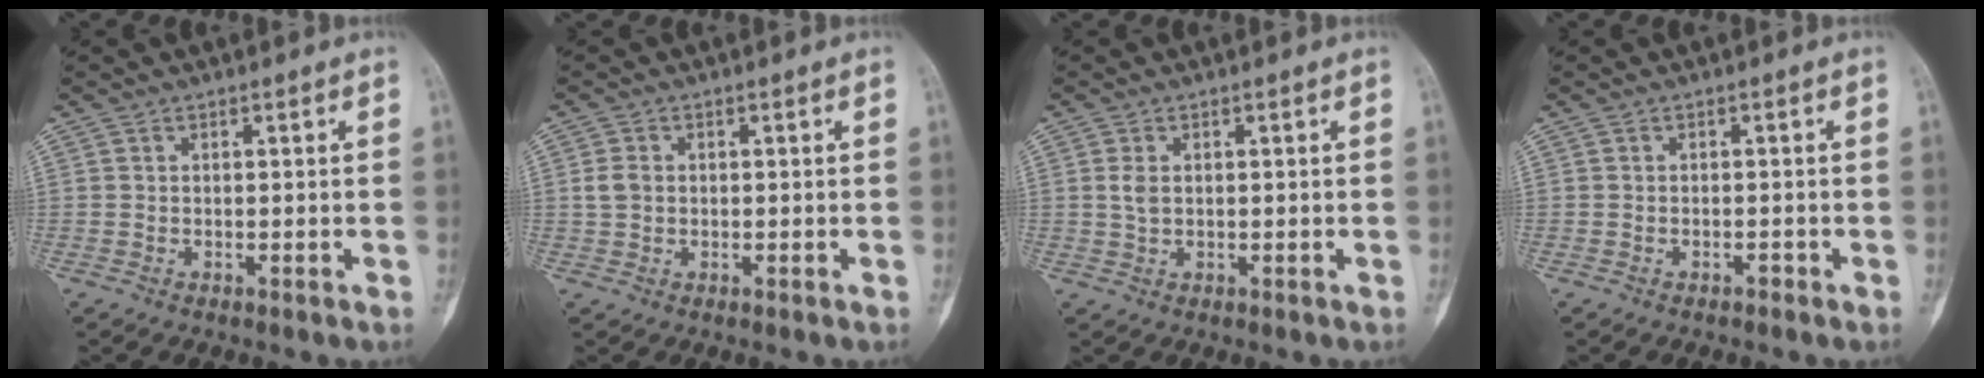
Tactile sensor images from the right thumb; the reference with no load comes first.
{"total": 2.5, "force": [0.2, 2.0, 1.5], "torque": [-0.030, 0.006, 0.004]}
{"total": 2.1, "force": [0.4, 1.2, 1.6], "torque": [-0.035, 0.001, 0.009]}
{"total": 0.7, "force": [-0.5, 0.4, 0.3], "torque": [-0.004, 0.003, -0.009]}